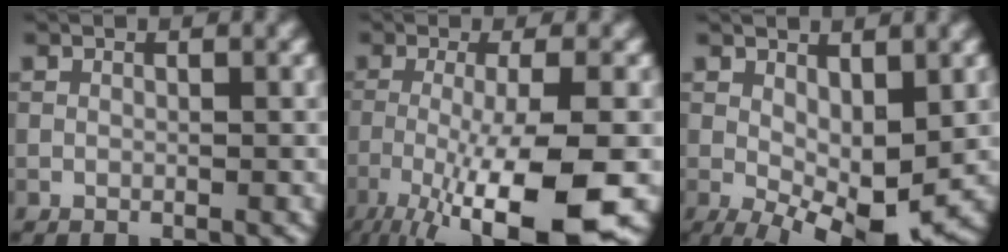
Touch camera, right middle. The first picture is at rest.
{"total": 10.5, "force": [-4.3, 2.0, 9.4], "torque": [-0.143, -0.011, -0.072]}
{"total": 7.3, "force": [-0.6, 3.3, 6.5], "torque": [-0.114, -0.012, -0.002]}